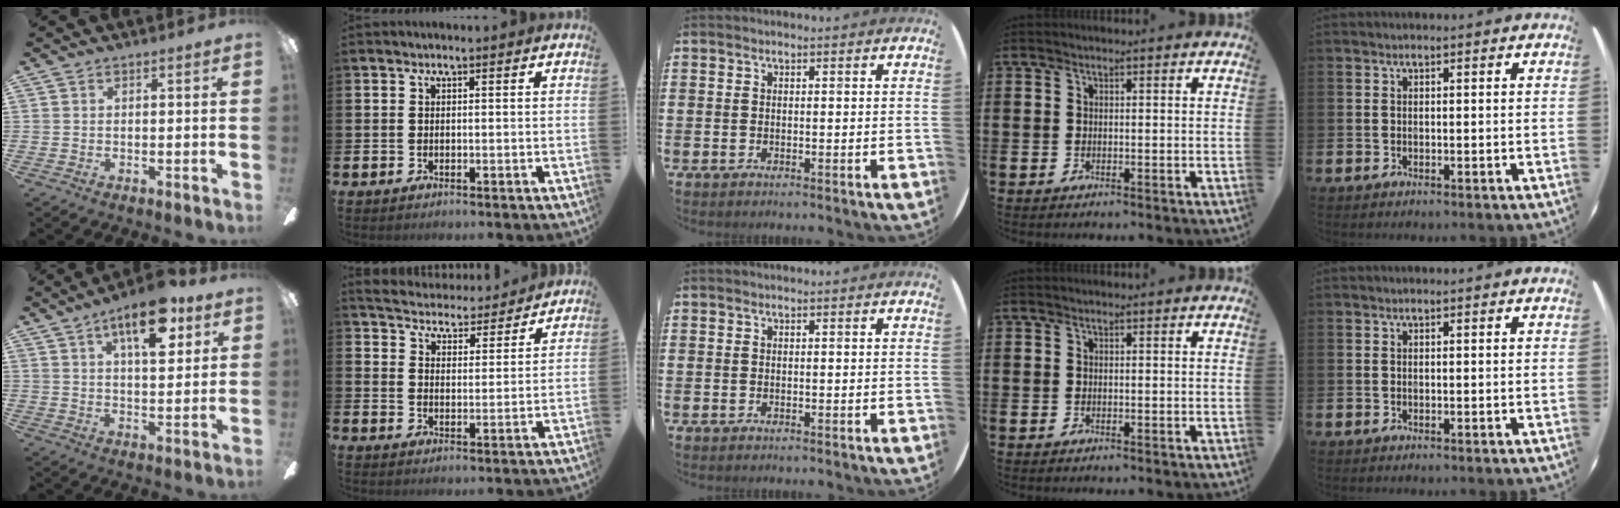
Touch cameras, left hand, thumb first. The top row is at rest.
{"thumb": {"total": 13.4, "force": [7.1, 5.8, 9.8], "torque": [-0.133, -0.021, 0.115]}, "index": {"total": 5.1, "force": [5.0, 1.1, 0.1], "torque": [-0.023, -0.043, 0.086]}}